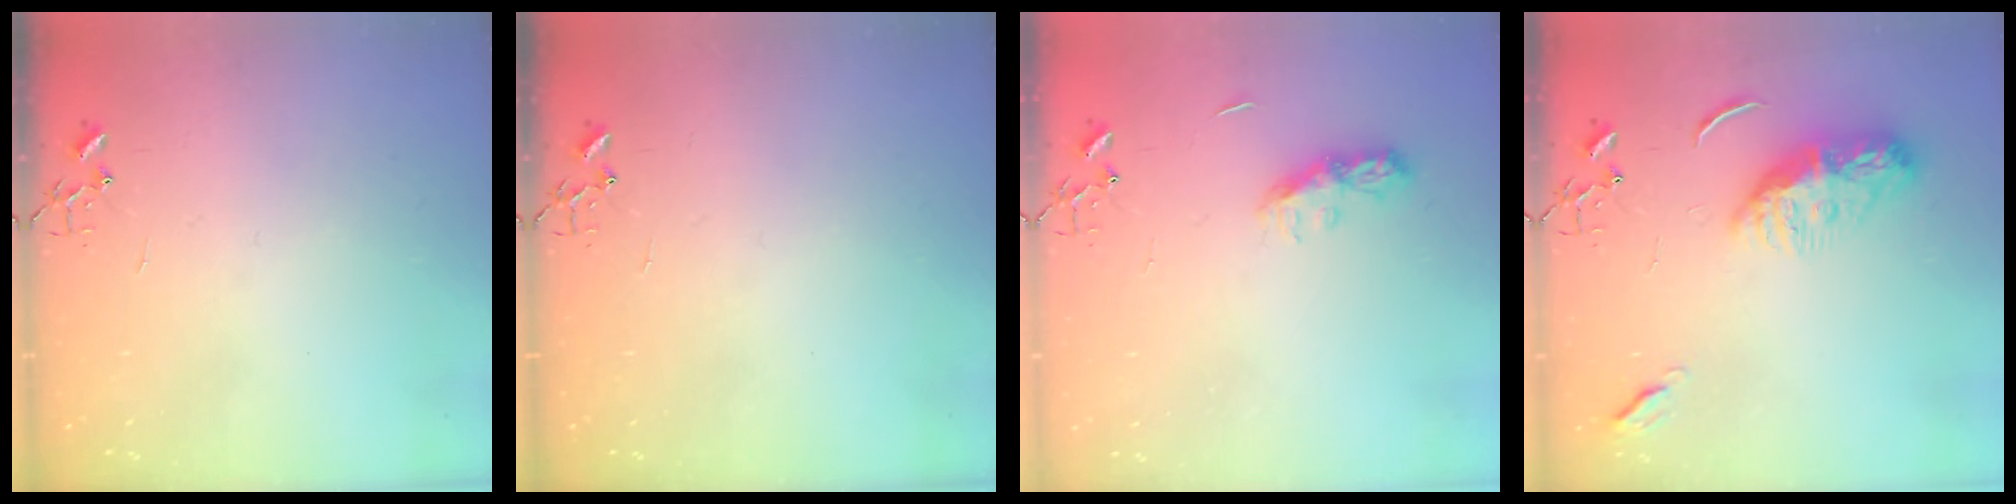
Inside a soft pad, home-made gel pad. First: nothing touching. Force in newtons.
{"total": 0.0}
{"total": 7.8, "press": 7.8, "slide": 0.4}
{"total": 10.4, "press": 10.3, "slide": 0.7}